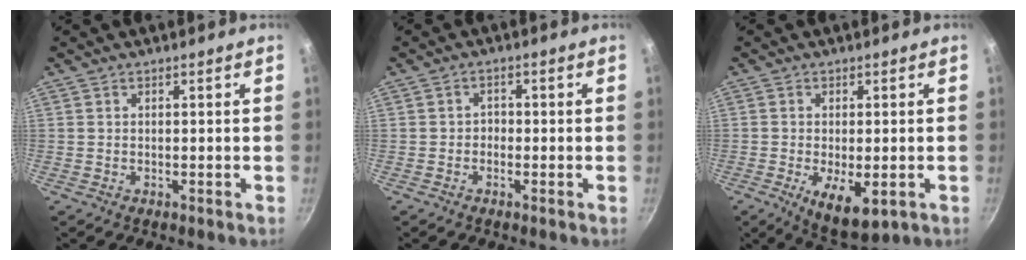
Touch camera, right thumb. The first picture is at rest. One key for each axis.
{"total": 1.6, "fx": -0.8, "fy": 1.3, "fz": 0.6, "tx": 0.001, "ty": 0.008, "tz": -0.017}
{"total": 8.7, "fx": -2.6, "fy": 3.7, "fz": 7.5, "tx": -0.114, "ty": -0.010, "tz": -0.027}